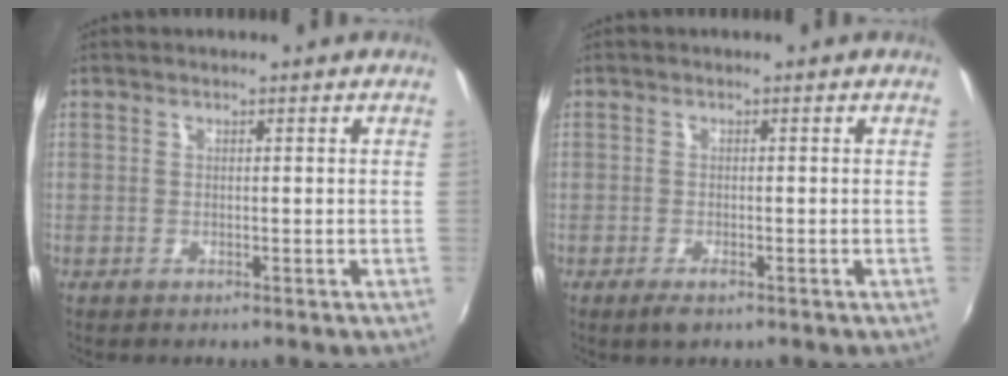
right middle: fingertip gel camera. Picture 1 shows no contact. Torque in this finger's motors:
{"motor_torque": [0.17, -0.24, 0.05, 0.01]}